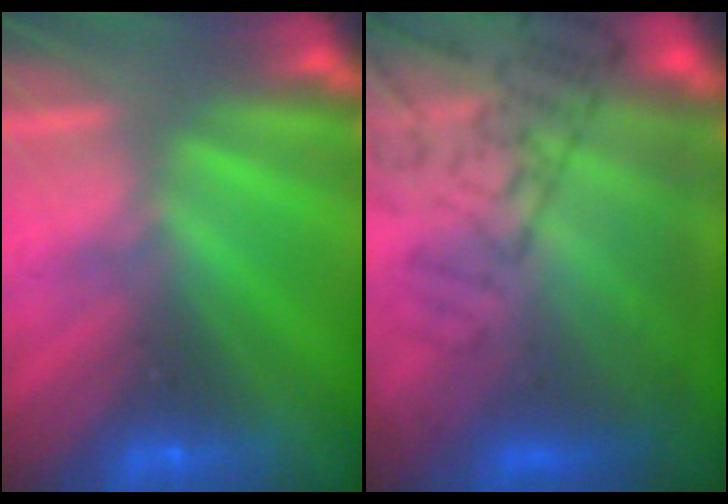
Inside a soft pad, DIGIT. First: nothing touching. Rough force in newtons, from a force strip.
{"total": 7.5}